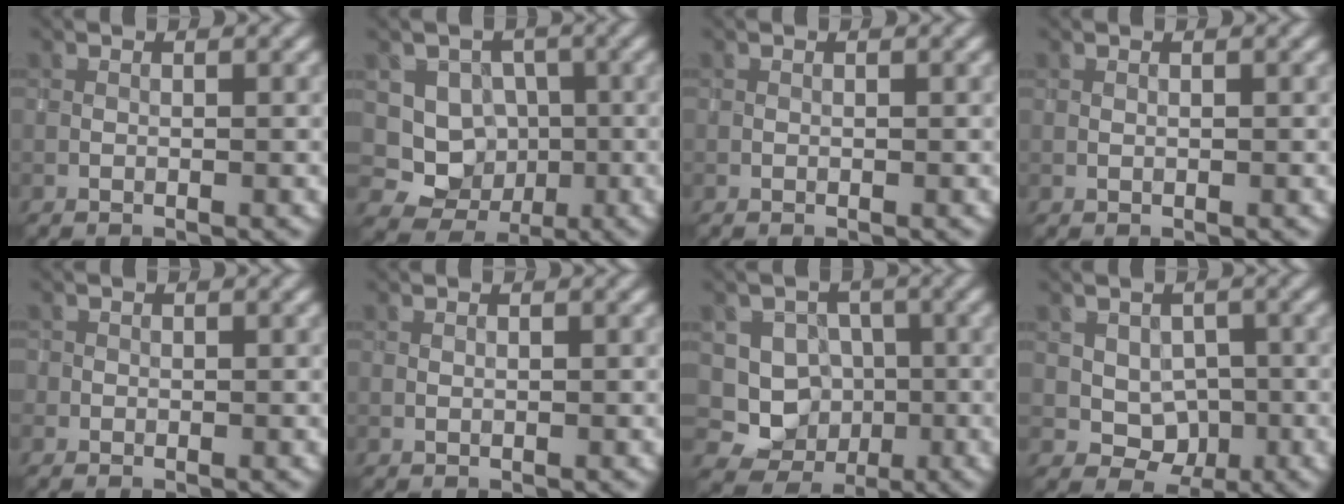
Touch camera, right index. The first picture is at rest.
{"total": 5.6, "force": [0.0, 5.4, 1.6], "torque": [-0.001, 0.007, -0.018]}
{"total": 0.0}
{"total": 0.0}
{"total": 0.6, "force": [-0.3, 0.5, 0.1], "torque": [0.003, -0.002, -0.005]}
{"total": 0.0}
{"total": 6.0, "force": [-0.4, 5.8, 1.8], "torque": [0.000, 0.008, -0.029]}
{"total": 2.9, "force": [0.2, 2.5, 1.4], "torque": [-0.012, -0.003, 0.006]}